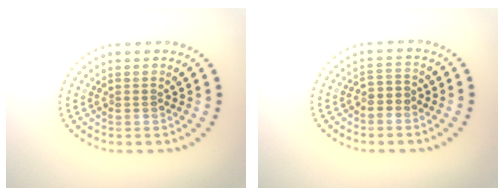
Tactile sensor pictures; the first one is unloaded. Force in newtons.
{"total": 1.5, "press": 1.3, "slide": 0.9}